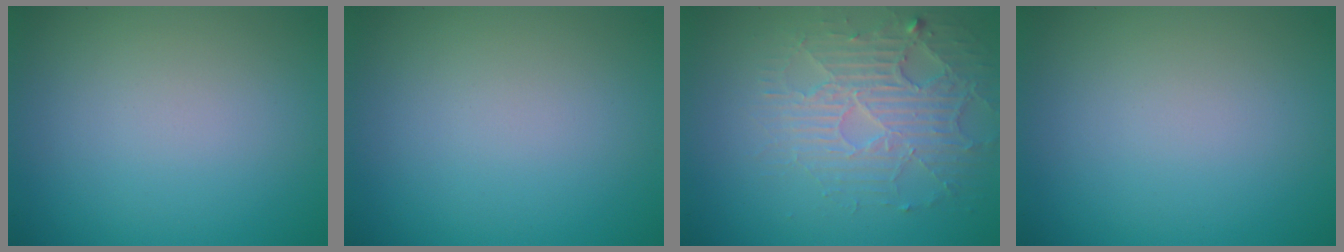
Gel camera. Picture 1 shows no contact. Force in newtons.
{"total": 0.0}
{"total": 4.0, "press": 3.6, "slide": 1.7}
{"total": 0.0}